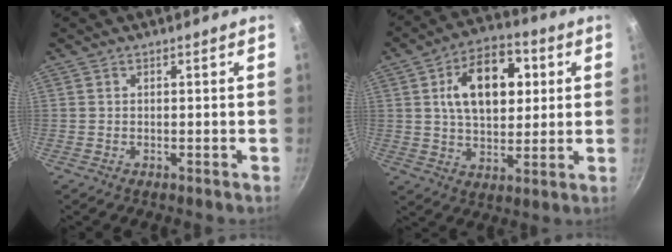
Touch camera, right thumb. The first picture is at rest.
{"total": 15.5, "force": [3.9, 9.3, 11.8], "torque": [-0.160, 0.003, 0.061]}